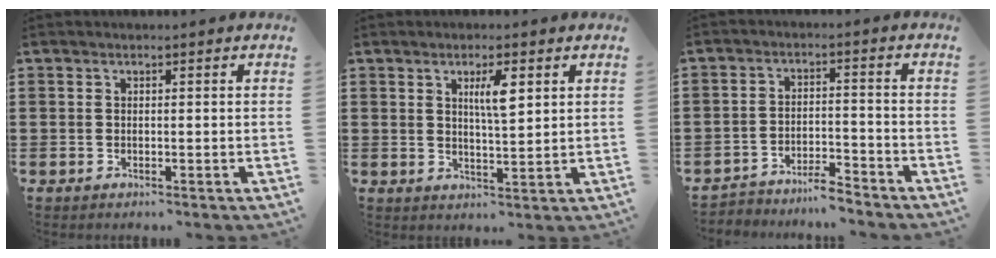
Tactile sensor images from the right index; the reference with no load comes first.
{"total": 4.4, "force": [1.8, 1.0, 3.9], "torque": [-0.073, 0.004, 0.025]}
{"total": 4.2, "force": [-4.2, 0.2, 0.3], "torque": [-0.012, 0.005, -0.088]}